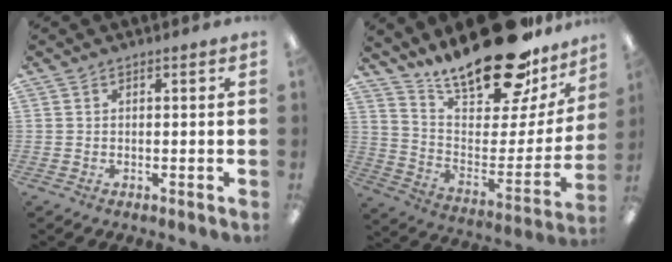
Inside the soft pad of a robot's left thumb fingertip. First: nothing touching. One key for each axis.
{"total": 25.4, "fx": 20.3, "fy": 8.3, "fz": 12.8, "tx": -0.189, "ty": -0.139, "tz": 0.342}